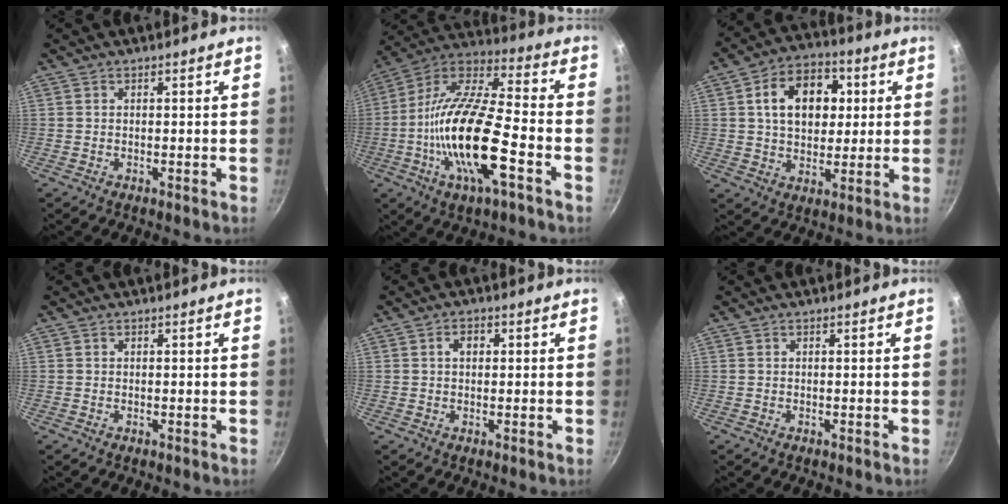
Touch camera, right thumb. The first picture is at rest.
{"total": 21.5, "force": [-6.2, 6.9, 19.4], "torque": [-0.365, 0.030, -0.133]}
{"total": 14.3, "force": [3.0, 10.2, 9.6], "torque": [-0.113, 0.011, 0.039]}
{"total": 0.0}
{"total": 2.6, "force": [0.5, 1.9, 1.8], "torque": [-0.016, 0.007, 0.007]}
{"total": 0.0}